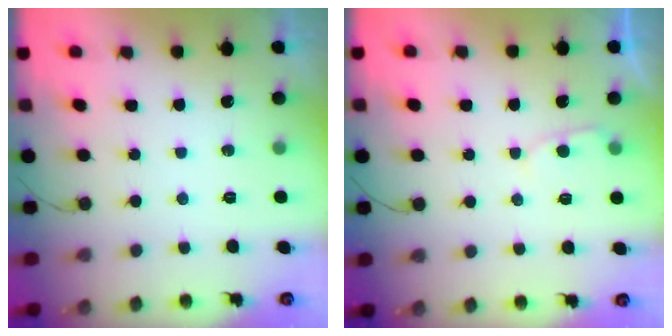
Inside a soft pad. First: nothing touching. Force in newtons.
{"total": 2.9, "press": 2.8, "slide": 0.3}